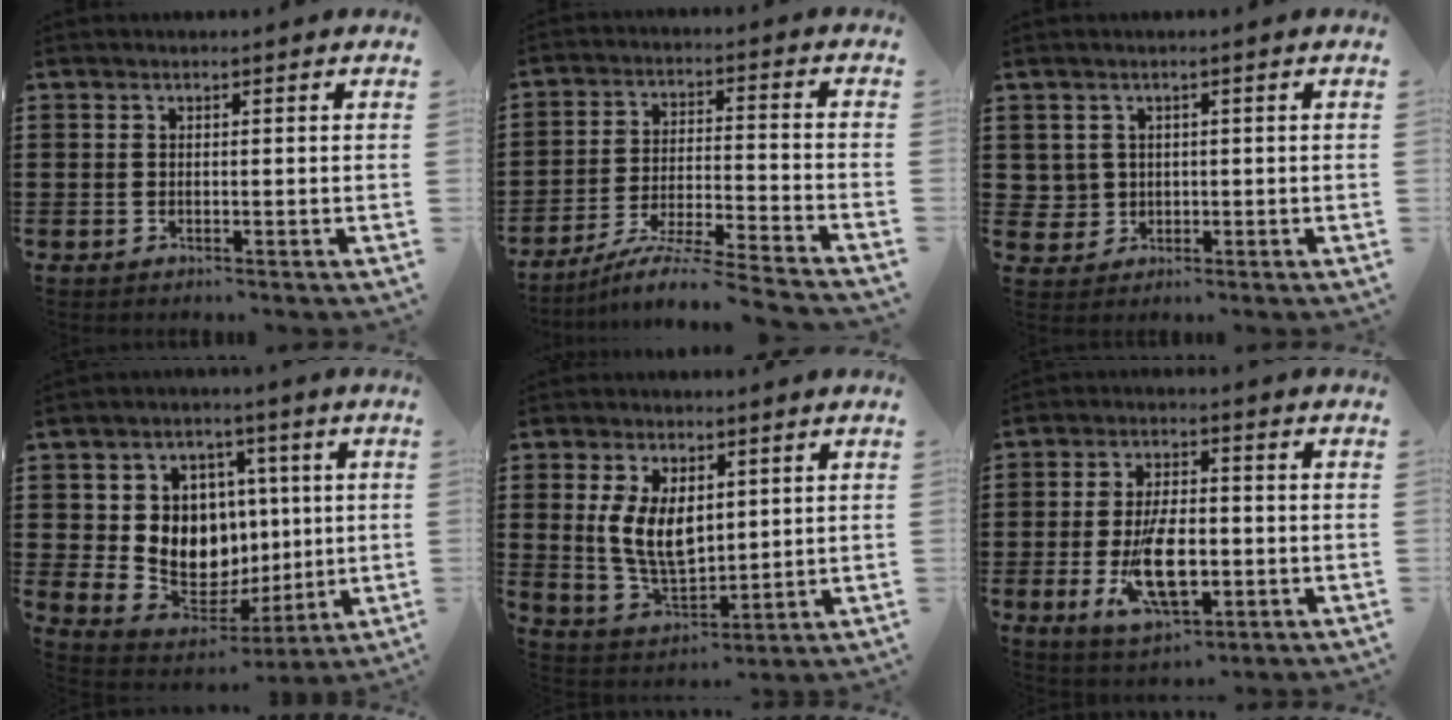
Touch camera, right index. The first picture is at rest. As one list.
[{"total": 7.4, "force": [-6.7, -0.6, 3.2], "torque": [-0.064, -0.012, -0.133]}, {"total": 2.2, "force": [0.3, 2.2, 0.2], "torque": [-0.014, 0.009, 0.004]}, {"total": 9.5, "force": [1.7, 8.6, 3.6], "torque": [-0.091, -0.015, 0.040]}, {"total": 8.4, "force": [1.7, 5.1, 6.5], "torque": [-0.144, 0.008, 0.032]}, {"total": 10.4, "force": [-2.4, 4.9, 8.8], "torque": [-0.177, -0.009, -0.044]}]